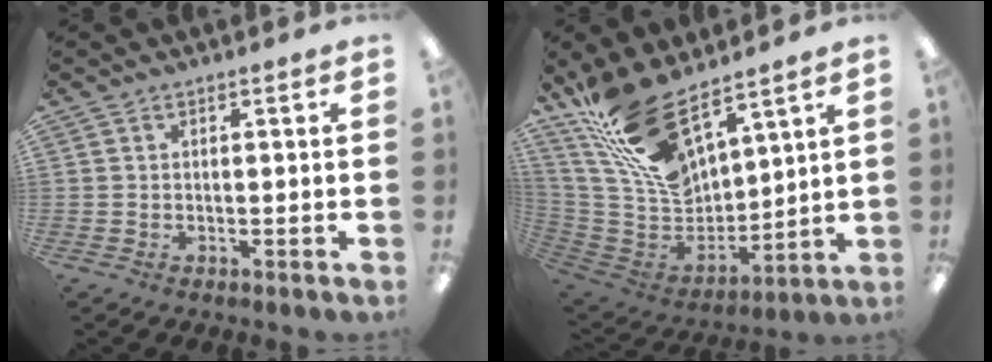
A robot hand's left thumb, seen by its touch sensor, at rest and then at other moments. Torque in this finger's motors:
{"motor_torque": [2.27, 2.15, 1.38, -1.38, 0.19]}